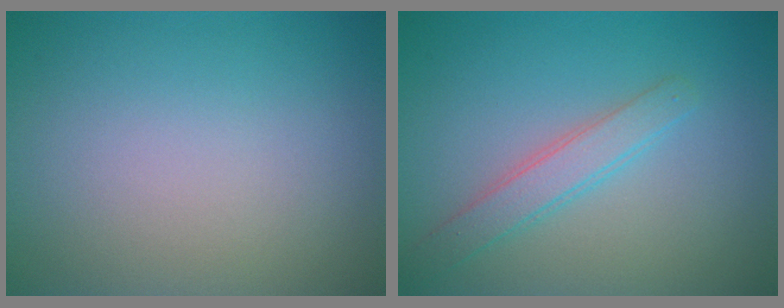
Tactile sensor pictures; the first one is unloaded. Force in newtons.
{"total": 2.5, "press": 2.5, "slide": 0.1}